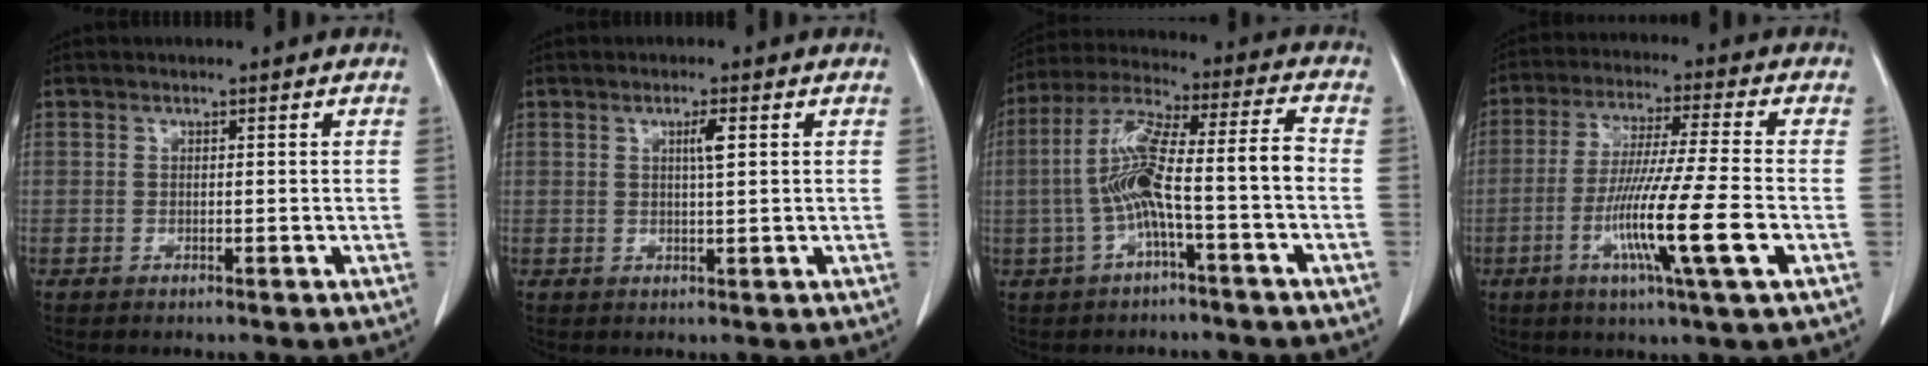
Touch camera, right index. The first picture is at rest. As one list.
[{"total": 2.1, "force": [0.8, 0.1, 2.0], "torque": [-0.035, 0.001, 0.012]}, {"total": 11.5, "force": [-2.4, 1.0, 11.2], "torque": [-0.221, 0.038, -0.043]}, {"total": 13.1, "force": [-4.1, -0.8, 12.4], "torque": [-0.236, -0.020, -0.078]}]